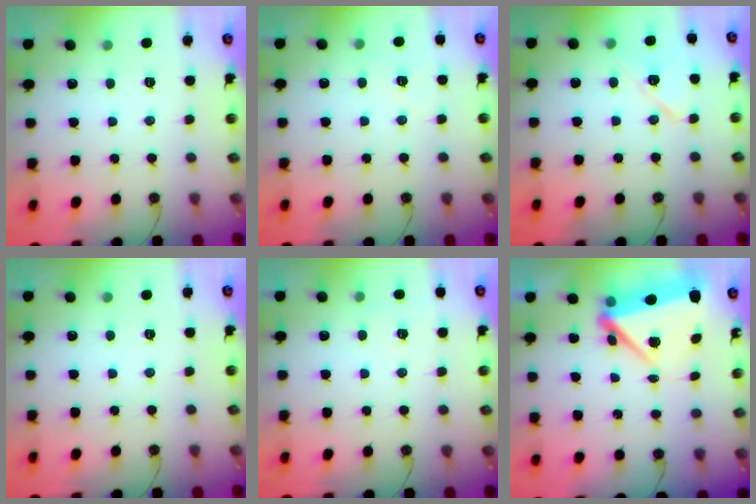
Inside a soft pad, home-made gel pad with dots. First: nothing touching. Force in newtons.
{"total": 5.8, "press": 5.2, "slide": 2.6}
{"total": 10.1, "press": 10.1, "slide": 0.7}
{"total": 0.0}
{"total": 3.7, "press": 3.7, "slide": 0.1}
{"total": 7.1, "press": 7.0, "slide": 0.8}